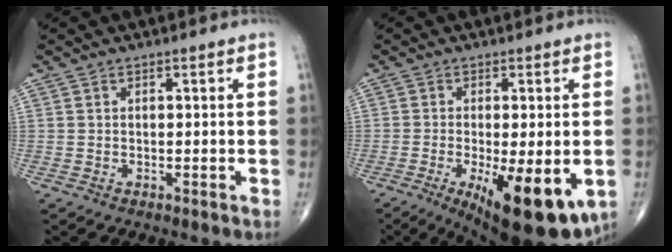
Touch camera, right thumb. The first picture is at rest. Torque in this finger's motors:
{"motor_torque": [2.35, 2.33, 0.96, -1.08, 0.46]}